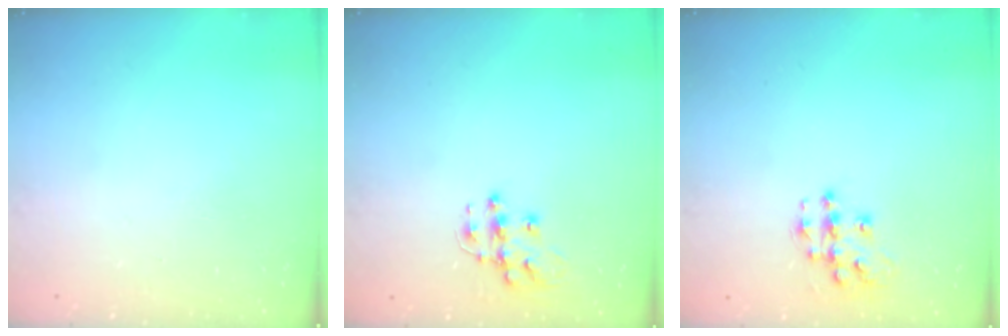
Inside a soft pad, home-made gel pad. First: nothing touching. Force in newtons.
{"total": 10.7, "press": 10.7, "slide": 0.7}
{"total": 11.4, "press": 11.4, "slide": 0.8}